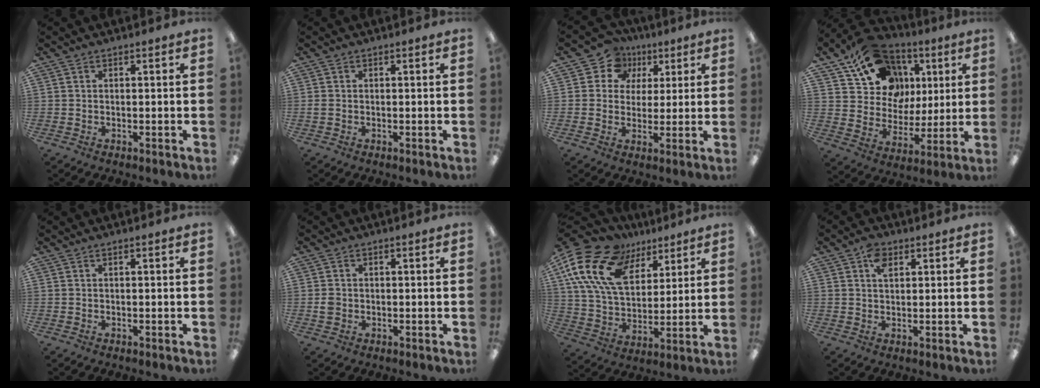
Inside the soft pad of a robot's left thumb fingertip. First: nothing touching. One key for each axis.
{"total": 0.9, "fx": -0.1, "fy": 0.7, "fz": 0.6, "tx": -0.010, "ty": 0.002, "tz": -0.003}
{"total": 8.9, "fx": 3.9, "fy": 7.8, "fz": 1.7, "tx": -0.039, "ty": -0.017, "tz": 0.073}
{"total": 16.1, "fx": 8.8, "fy": 11.9, "fz": 6.3, "tx": -0.116, "ty": -0.045, "tz": 0.166}
{"total": 0.0}
{"total": 2.2, "fx": -0.3, "fy": 2.0, "fz": 0.8, "tx": -0.007, "ty": 0.001, "tz": -0.009}
{"total": 20.0, "fx": 10.4, "fy": 12.5, "fz": 11.7, "tx": -0.259, "ty": -0.044, "tz": 0.189}
{"total": 4.4, "fx": 2.1, "fy": 2.8, "fz": 2.8, "tx": -0.045, "ty": -0.003, "tz": 0.035}